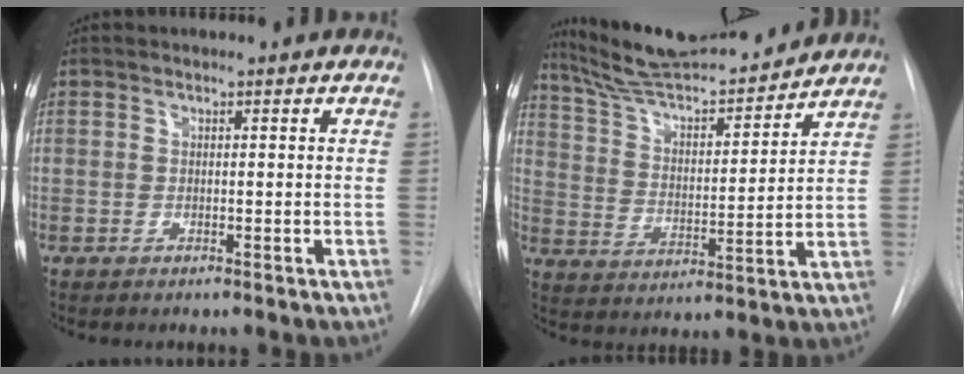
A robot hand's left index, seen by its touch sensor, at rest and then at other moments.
{"total": 17.0, "force": [15.7, 1.9, 6.1], "torque": [-0.106, 0.005, 0.259]}